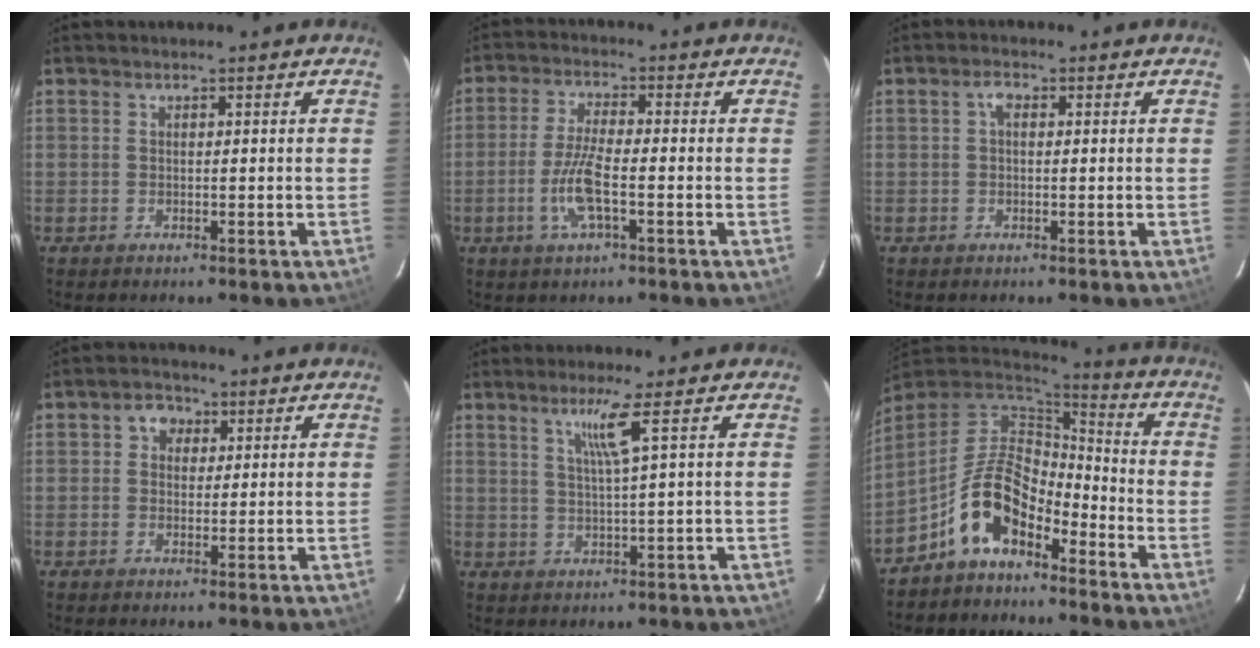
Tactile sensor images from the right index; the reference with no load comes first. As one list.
[{"total": 7.2, "force": [-2.3, 1.5, 6.7], "torque": [-0.141, -0.003, -0.047]}, {"total": 1.7, "force": [0.2, 1.0, 1.3], "torque": [-0.026, 0.009, 0.002]}, {"total": 3.4, "force": [0.9, 3.0, 1.2], "torque": [-0.017, 0.014, 0.013]}, {"total": 4.1, "force": [2.0, -1.4, 3.3], "torque": [-0.057, -0.008, 0.038]}, {"total": 12.1, "force": [-7.0, 6.0, 7.8], "torque": [-0.163, 0.018, -0.134]}]